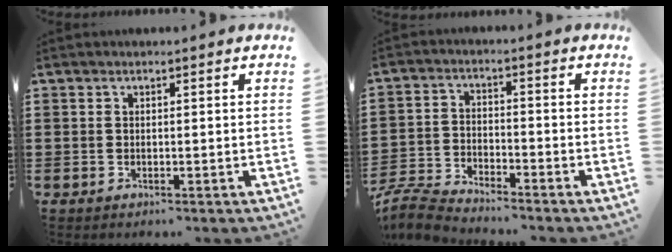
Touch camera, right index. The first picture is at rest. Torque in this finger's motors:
{"motor_torque": [-2.14, 0.00, -1.05, -0.21]}